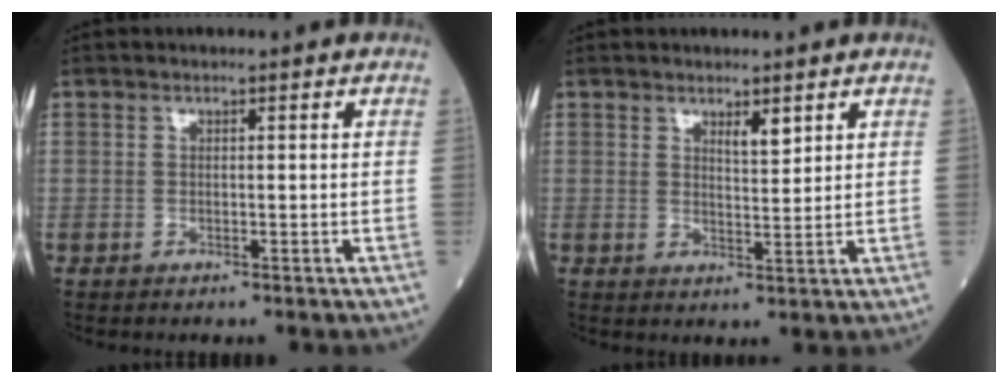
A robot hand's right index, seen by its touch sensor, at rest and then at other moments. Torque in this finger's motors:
{"motor_torque": [0.40, 0.44, 0.16, 0.05]}